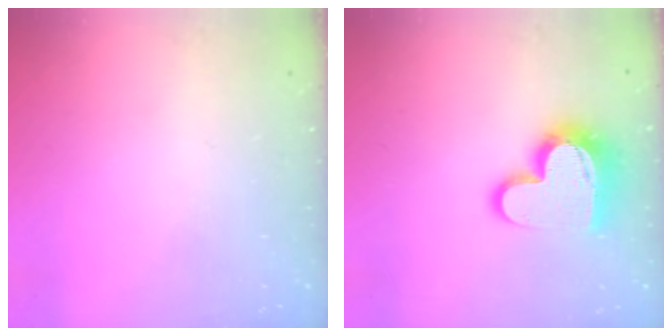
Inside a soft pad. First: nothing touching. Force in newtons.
{"total": 14.7, "press": 14.6, "slide": 1.1}